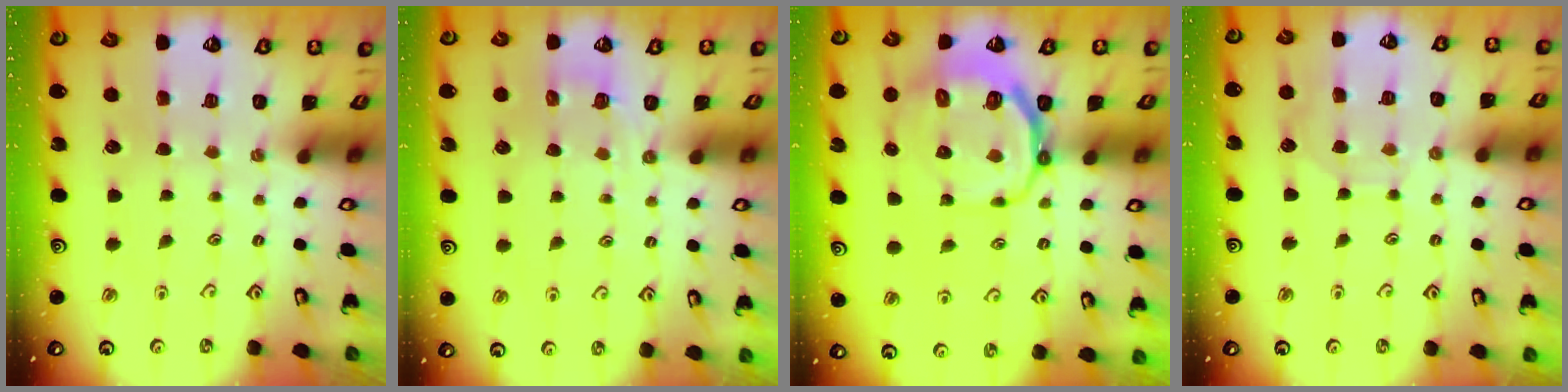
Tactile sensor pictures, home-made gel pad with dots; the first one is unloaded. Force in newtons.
{"total": 2.1, "press": 1.0, "slide": 1.9}
{"total": 10.8, "press": 10.3, "slide": 3.0}
{"total": 7.0, "press": 7.0, "slide": 0.5}